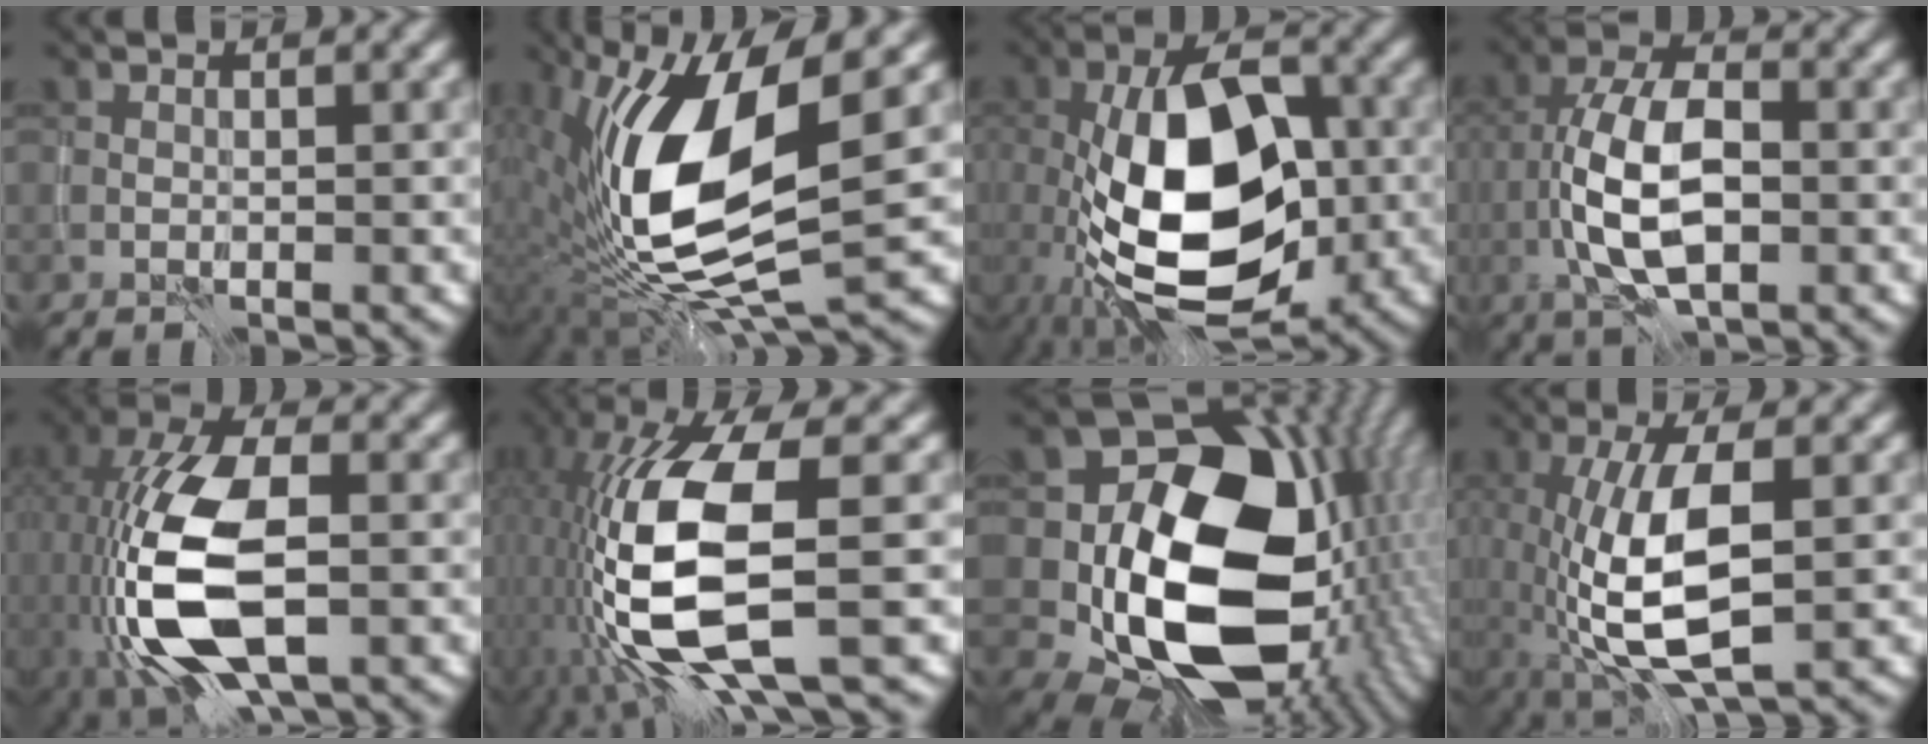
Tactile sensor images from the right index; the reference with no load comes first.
{"total": 12.8, "force": [0.5, 4.4, 12.0], "torque": [-0.239, -0.012, 0.010]}
{"total": 13.8, "force": [-3.0, 7.2, 11.5], "torque": [-0.206, -0.002, -0.063]}
{"total": 8.4, "force": [-1.9, 4.0, 7.1], "torque": [-0.141, 0.007, -0.039]}
{"total": 12.2, "force": [-3.0, 5.6, 10.4], "torque": [-0.226, 0.000, -0.059]}
{"total": 12.8, "force": [-2.4, 5.4, 11.4], "torque": [-0.243, -0.015, -0.045]}
{"total": 19.0, "force": [-1.2, 14.3, 12.5], "torque": [-0.230, -0.041, 0.000]}
{"total": 8.8, "force": [-1.6, 3.3, 8.1], "torque": [-0.173, -0.007, -0.027]}